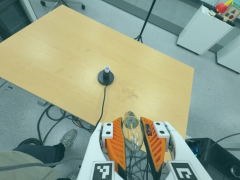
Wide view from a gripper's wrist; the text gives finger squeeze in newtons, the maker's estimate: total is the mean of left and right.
{"total": 21.3, "left": 24.1, "right": 18.5}